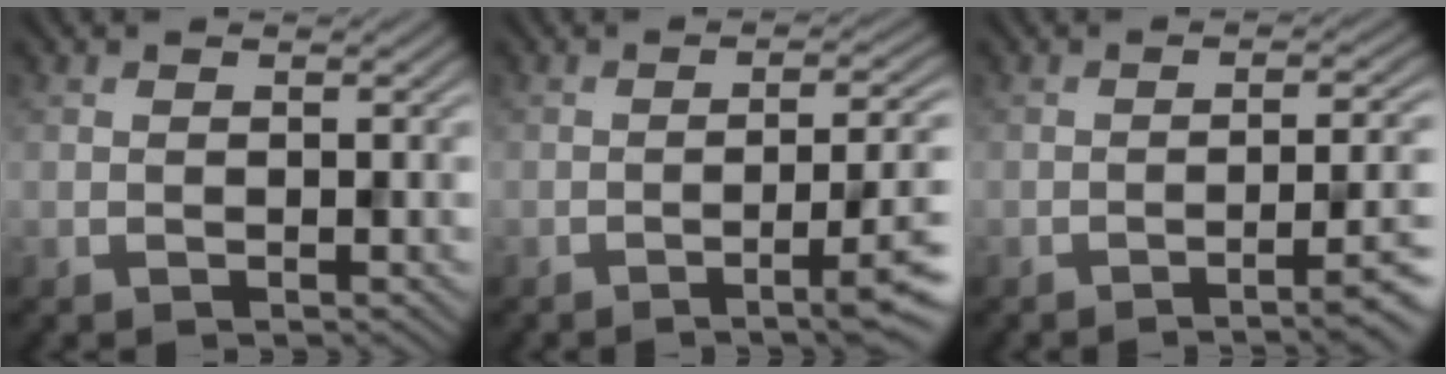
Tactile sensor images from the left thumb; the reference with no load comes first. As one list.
[{"total": 6.9, "force": [-2.9, 1.2, 6.2], "torque": [-0.090, 0.000, -0.047]}, {"total": 6.2, "force": [-3.1, 1.1, 5.3], "torque": [-0.073, 0.002, -0.051]}]